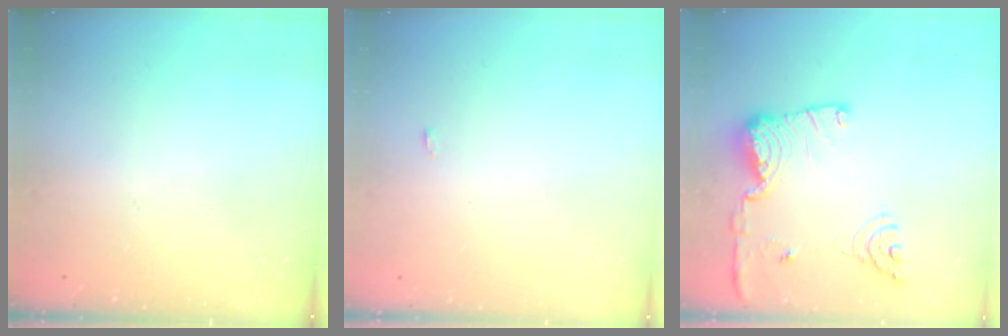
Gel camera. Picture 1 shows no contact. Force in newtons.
{"total": 6.7, "press": 2.2, "slide": 6.3}
{"total": 14.9, "press": 14.8, "slide": 1.6}